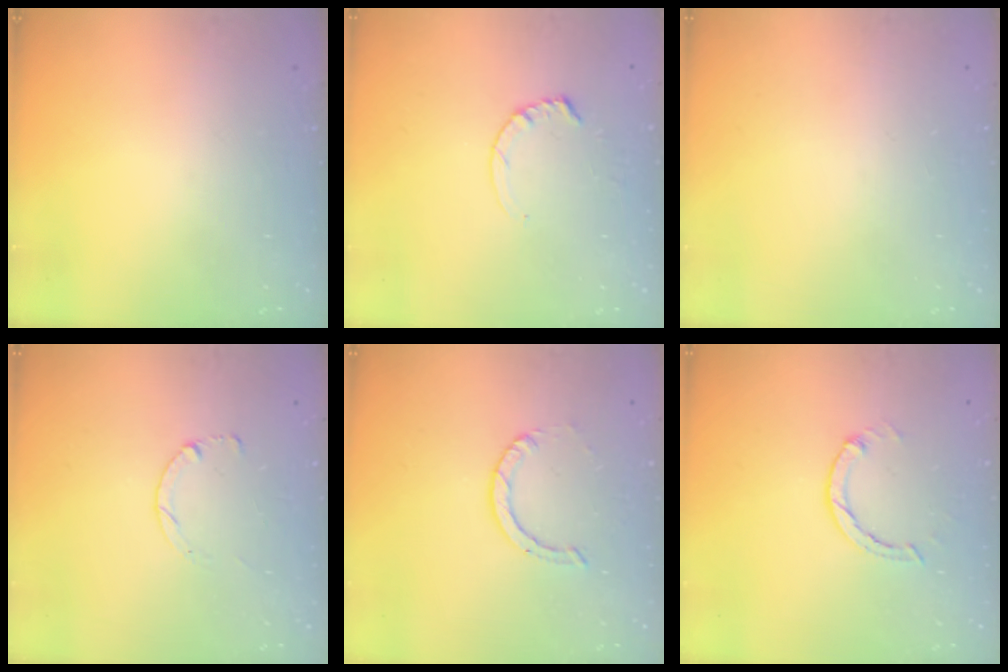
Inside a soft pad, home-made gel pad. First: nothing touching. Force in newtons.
{"total": 4.8, "press": 4.7, "slide": 0.4}
{"total": 0.0}
{"total": 0.0}
{"total": 2.0, "press": 2.0, "slide": 0.2}
{"total": 1.3, "press": 1.2, "slide": 0.3}